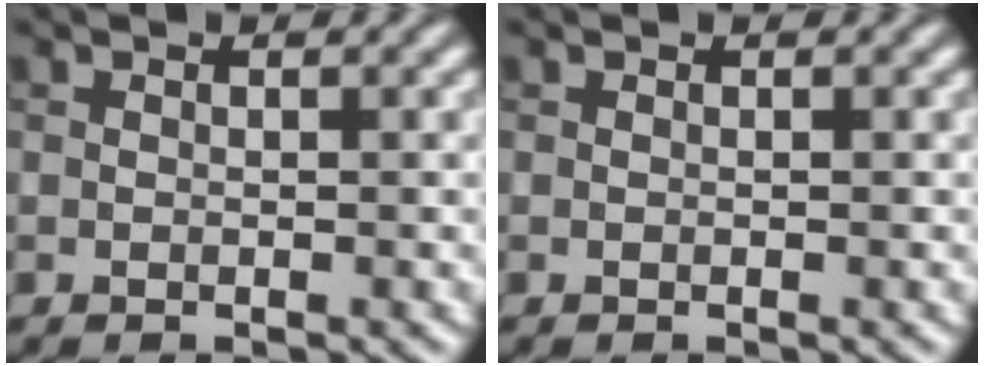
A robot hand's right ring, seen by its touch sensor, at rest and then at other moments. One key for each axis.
{"total": 0.0}